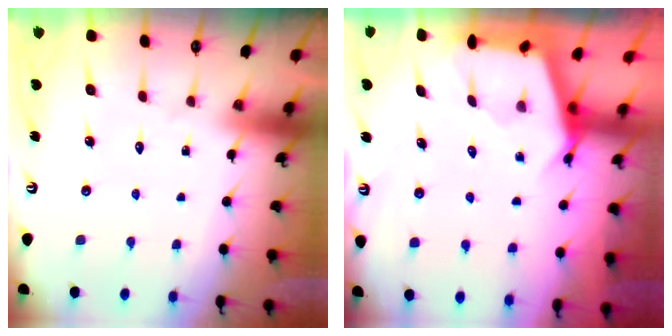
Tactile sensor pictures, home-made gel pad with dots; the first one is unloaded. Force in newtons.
{"total": 2.7, "press": 2.6, "slide": 0.3}